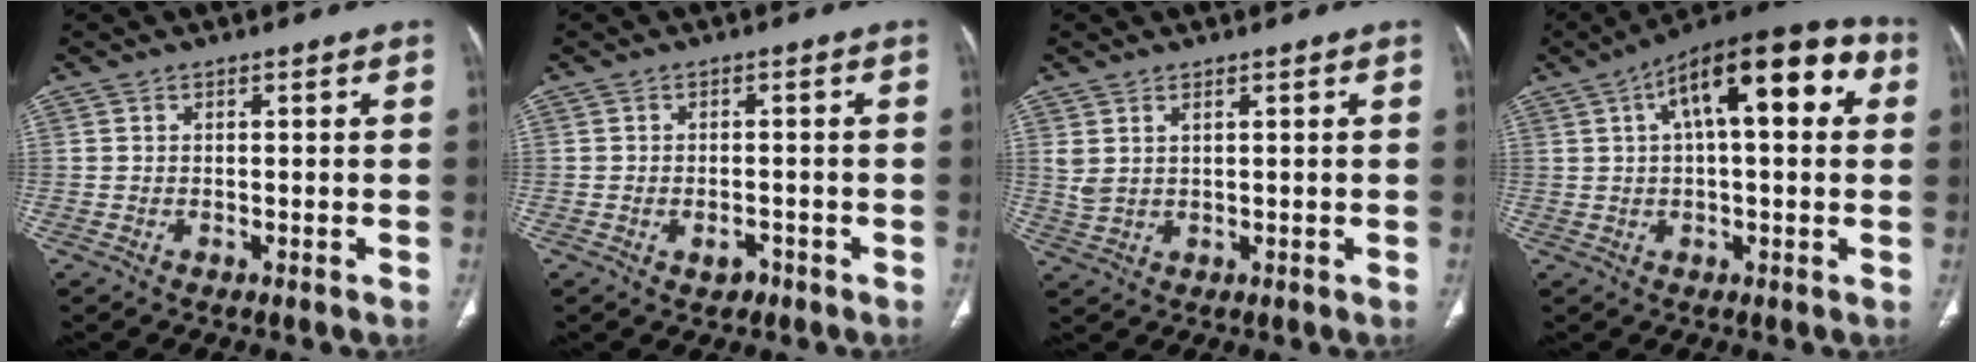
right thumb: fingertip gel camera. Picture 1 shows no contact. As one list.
[{"total": 2.3, "force": [-1.2, 1.5, 1.3], "torque": [-0.013, 0.008, -0.011]}, {"total": 3.1, "force": [1.4, 1.5, 2.3], "torque": [-0.054, 0.000, 0.041]}, {"total": 18.4, "force": [5.5, 7.3, 16.0], "torque": [-0.220, 0.036, 0.076]}]